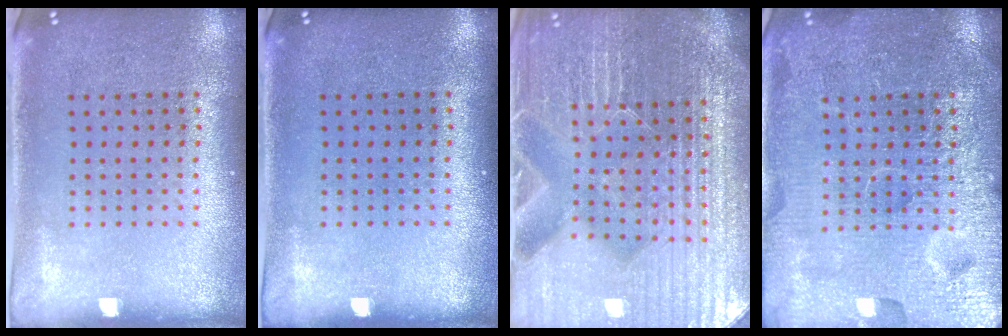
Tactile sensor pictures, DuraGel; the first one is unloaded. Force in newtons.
{"total": 0.0}
{"total": 5.8, "press": 5.3, "slide": 2.4}
{"total": 7.0, "press": 7.0, "slide": 0.9}